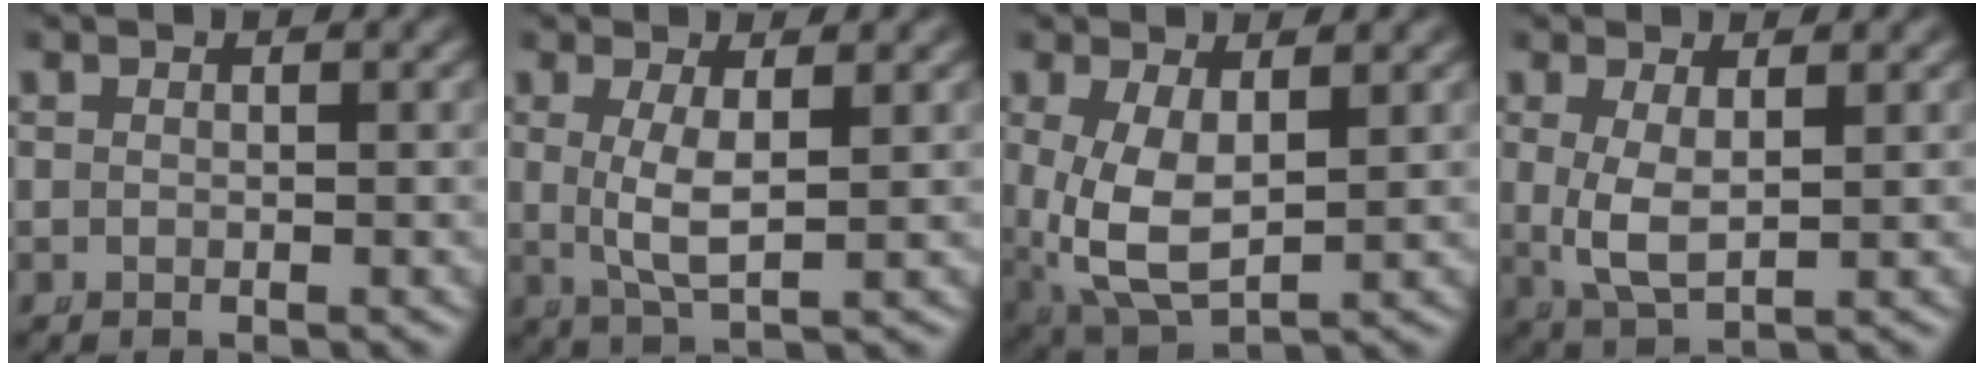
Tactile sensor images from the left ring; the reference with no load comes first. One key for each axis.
{"total": 3.7, "fx": 0.3, "fy": 0.8, "fz": 3.6, "tx": -0.073, "ty": -0.018, "tz": 0.020}
{"total": 6.9, "fx": 0.2, "fy": 4.4, "fz": 5.4, "tx": -0.128, "ty": -0.035, "tz": 0.027}
{"total": 3.8, "fx": 0.2, "fy": 2.0, "fz": 3.3, "tx": -0.085, "ty": -0.019, "tz": 0.021}